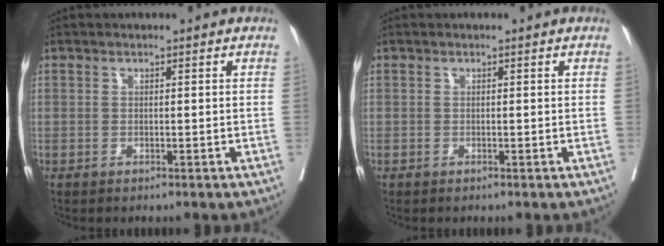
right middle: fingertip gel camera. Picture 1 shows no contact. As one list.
[{"total": 0.0}]